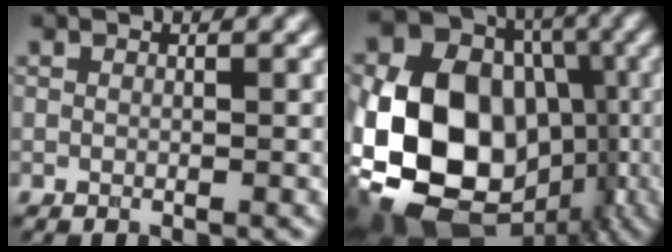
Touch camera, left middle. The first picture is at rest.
{"total": 17.0, "force": [-3.7, 13.4, 9.9], "torque": [-0.204, -0.008, -0.067]}